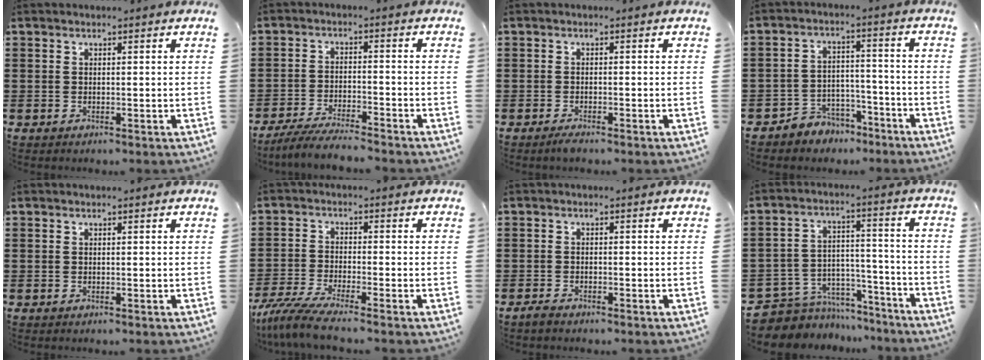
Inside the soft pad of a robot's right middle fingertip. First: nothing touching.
{"total": 4.8, "force": [-4.5, 0.2, 1.5], "torque": [-0.033, -0.006, -0.091]}
{"total": 1.1, "force": [-0.8, 0.1, 0.7], "torque": [-0.013, -0.006, -0.015]}
{"total": 4.7, "force": [-4.3, 1.9, 0.0], "torque": [-0.009, 0.013, -0.089]}
{"total": 0.0}
{"total": 5.5, "force": [-4.8, 0.1, 2.8], "torque": [-0.082, -0.024, -0.099]}
{"total": 1.4, "force": [-1.2, 0.5, 0.4], "torque": [-0.011, 0.003, -0.026]}
{"total": 6.2, "force": [-5.5, 3.0, 0.4], "torque": [-0.024, 0.010, -0.110]}